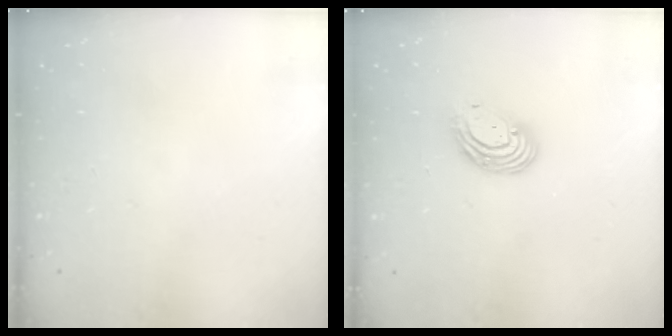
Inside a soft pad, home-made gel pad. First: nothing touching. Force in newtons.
{"total": 8.2, "press": 8.1, "slide": 1.3}